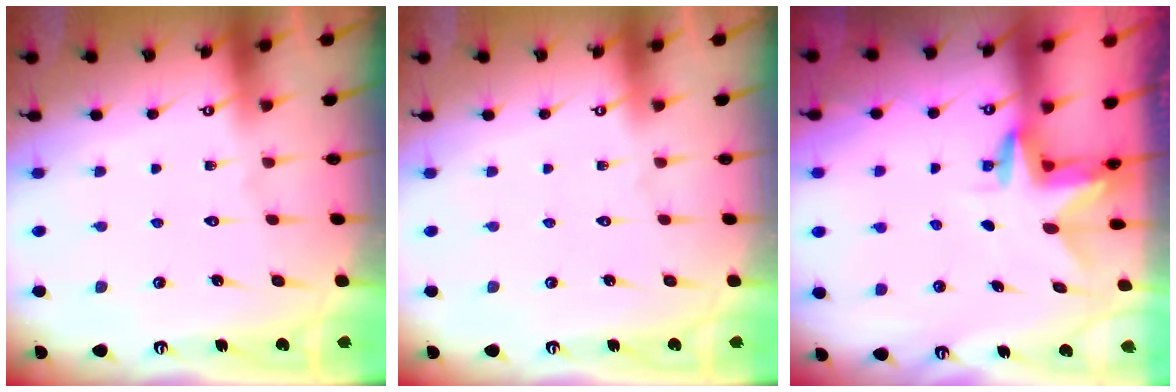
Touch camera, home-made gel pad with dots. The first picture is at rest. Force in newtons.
{"total": 0.0}
{"total": 3.2, "press": 3.2, "slide": 0.2}